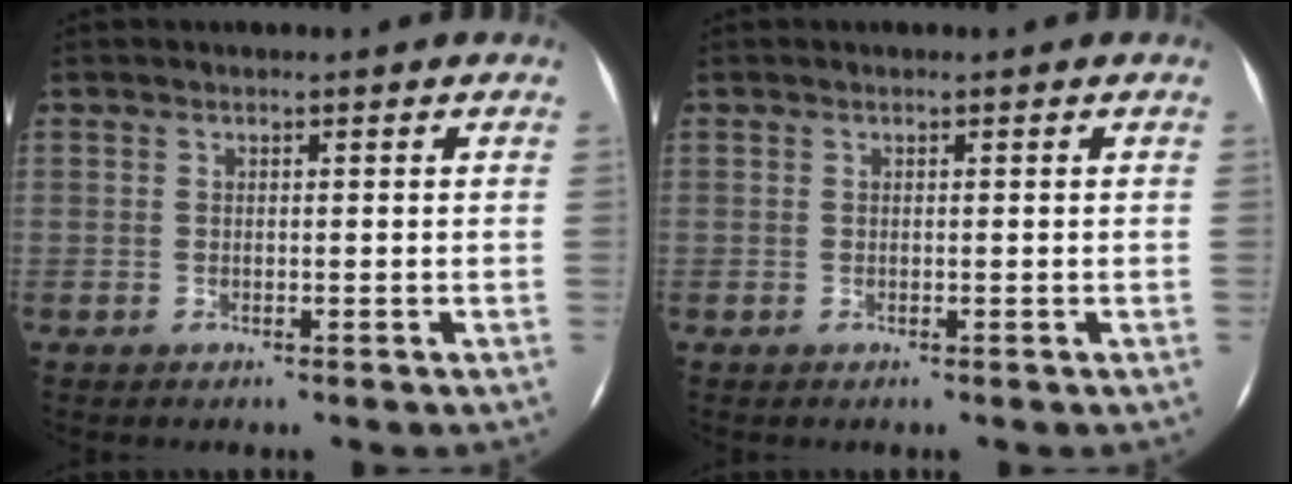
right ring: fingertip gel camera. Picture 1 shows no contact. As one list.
[{"total": 0.0}]